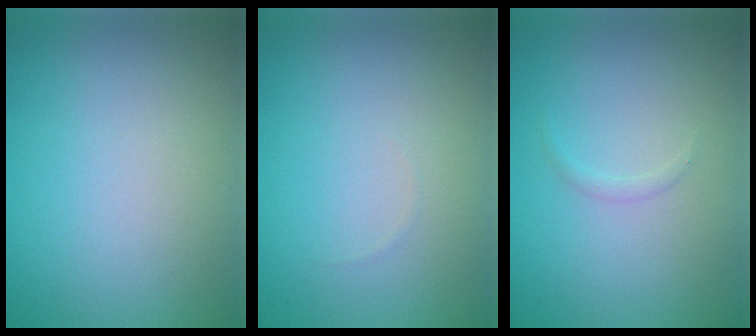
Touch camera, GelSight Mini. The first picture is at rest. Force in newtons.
{"total": 0.0}
{"total": 0.5, "press": 0.5, "slide": 0.0}